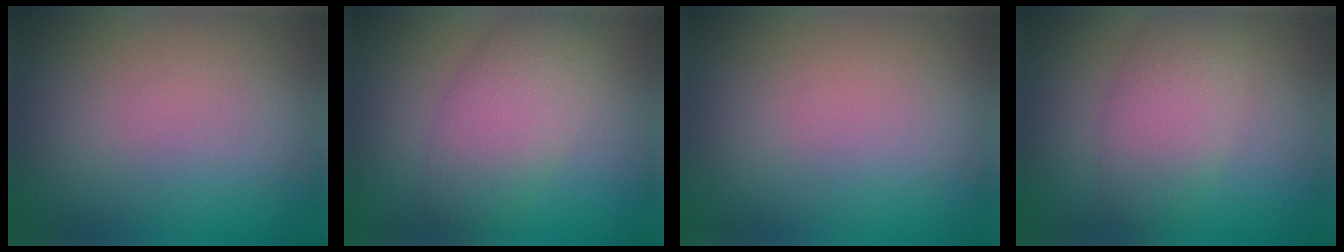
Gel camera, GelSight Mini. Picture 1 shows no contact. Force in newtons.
{"total": 5.1, "press": 5.1, "slide": 0.2}
{"total": 0.0}
{"total": 4.6, "press": 4.6, "slide": 0.2}